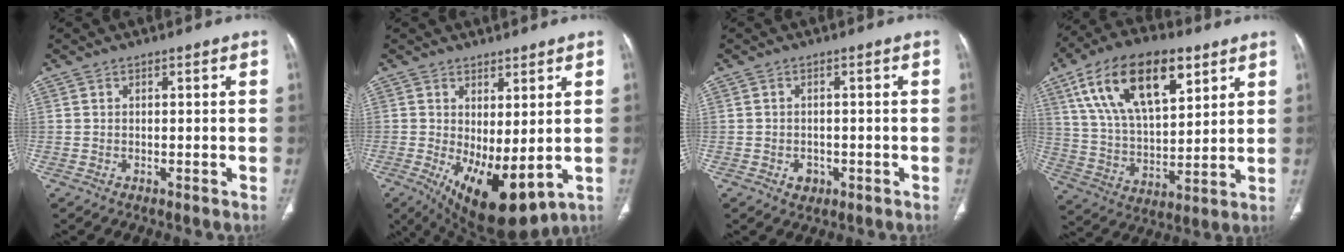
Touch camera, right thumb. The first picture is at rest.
{"total": 12.6, "force": [-1.6, 5.4, 11.3], "torque": [-0.176, -0.022, 0.000]}
{"total": 2.3, "force": [-0.9, 1.9, 1.1], "torque": [-0.007, 0.004, -0.005]}
{"total": 21.7, "force": [10.5, 10.5, 15.8], "torque": [-0.259, -0.023, 0.192]}